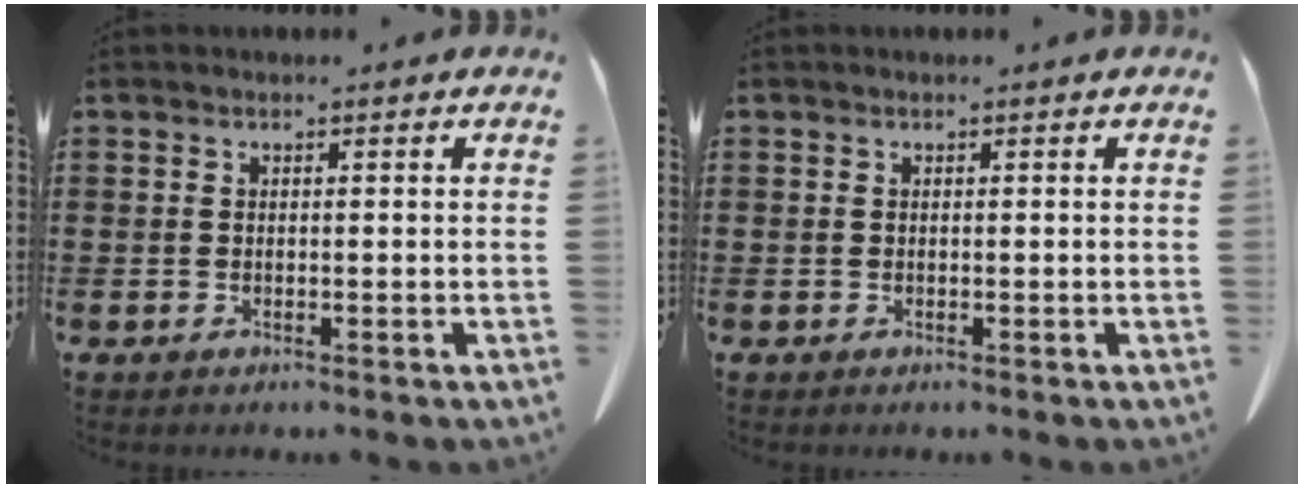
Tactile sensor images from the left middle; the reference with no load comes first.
{"total": 0.0}